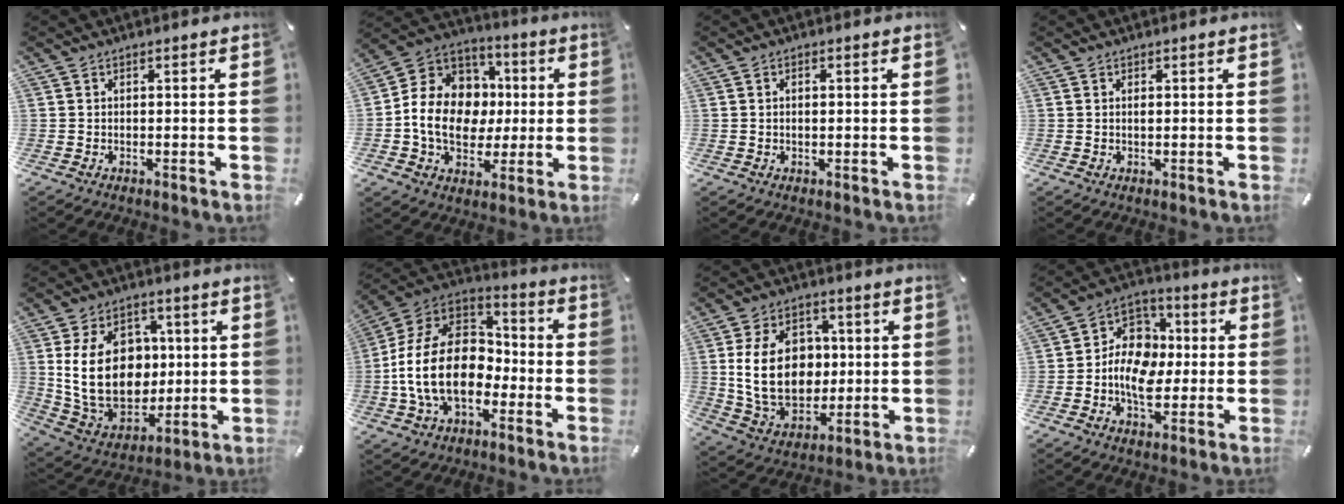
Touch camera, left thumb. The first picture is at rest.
{"total": 15.6, "force": [-1.7, 13.5, 7.7], "torque": [-0.158, 0.020, -0.022]}
{"total": 1.0, "force": [0.0, 0.5, 0.9], "torque": [-0.017, 0.002, -0.002]}
{"total": 0.7, "force": [0.1, 0.3, 0.6], "torque": [-0.014, -0.001, 0.001]}
{"total": 19.9, "force": [2.2, 15.3, 12.6], "torque": [-0.242, -0.006, 0.047]}
{"total": 19.4, "force": [-5.3, 13.4, 13.0], "torque": [-0.284, 0.029, -0.090]}
{"total": 18.1, "force": [1.4, 13.5, 12.0], "torque": [-0.240, 0.007, 0.026]}
{"total": 12.2, "force": [-2.6, 9.3, 7.4], "torque": [-0.140, 0.021, -0.045]}